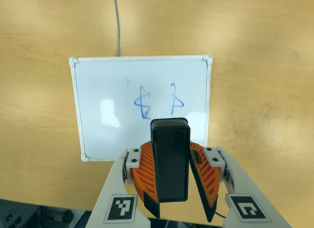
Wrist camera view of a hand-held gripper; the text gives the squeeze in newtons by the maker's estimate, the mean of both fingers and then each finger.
{"total": 6.3, "left": 6.8, "right": 5.7}